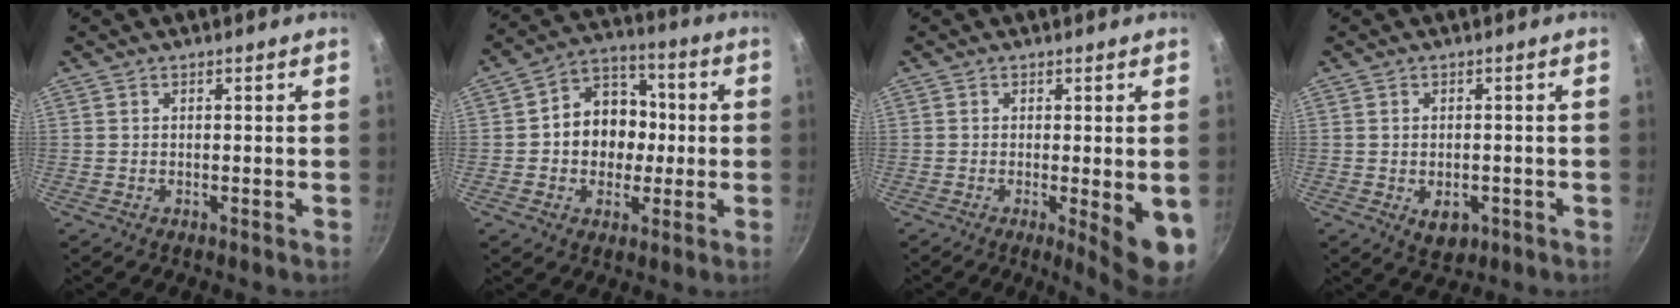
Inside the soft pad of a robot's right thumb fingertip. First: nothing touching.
{"total": 12.1, "force": [-0.4, 10.1, 6.7], "torque": [-0.053, 0.026, -0.023]}
{"total": 8.1, "force": [-1.7, 1.6, 7.7], "torque": [-0.092, -0.010, -0.016]}
{"total": 4.4, "force": [-1.5, 3.0, 2.9], "torque": [-0.034, 0.002, -0.012]}